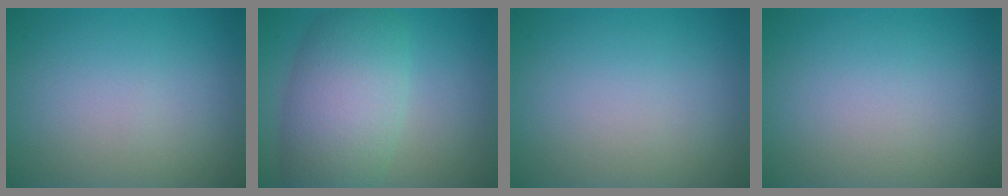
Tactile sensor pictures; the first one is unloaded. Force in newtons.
{"total": 7.9, "press": 7.9, "slide": 0.3}
{"total": 0.0}
{"total": 0.0}